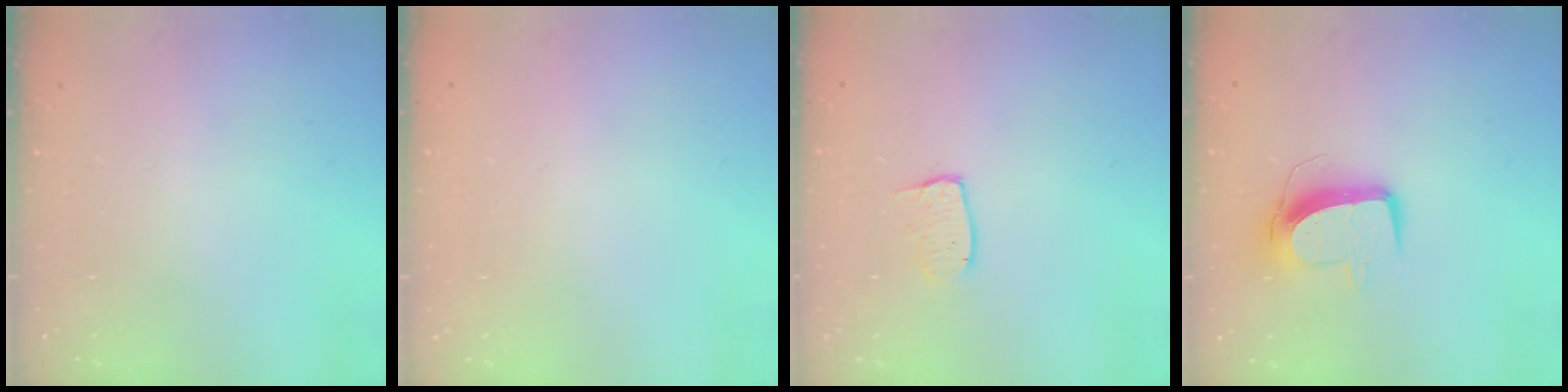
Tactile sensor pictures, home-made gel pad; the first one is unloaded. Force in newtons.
{"total": 0.0}
{"total": 4.2, "press": 4.2, "slide": 0.4}
{"total": 10.3, "press": 10.3, "slide": 0.5}